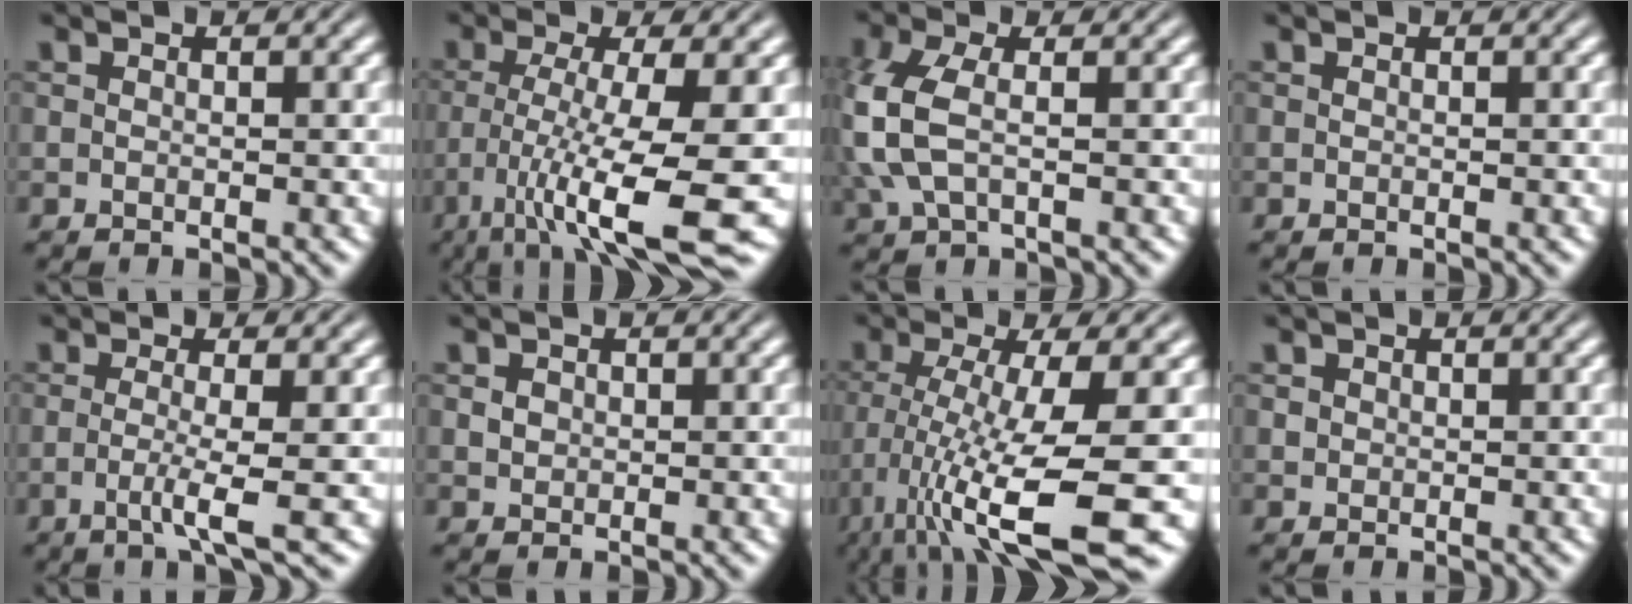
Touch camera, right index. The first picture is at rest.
{"total": 8.7, "force": [-3.2, 1.5, 7.9], "torque": [-0.130, -0.037, -0.033]}
{"total": 4.2, "force": [-0.3, 2.3, 3.5], "torque": [-0.108, -0.023, 0.011]}
{"total": 0.0}
{"total": 3.0, "force": [-0.7, -1.1, 2.6], "torque": [-0.054, -0.018, -0.008]}
{"total": 0.6, "force": [0.3, -0.5, 0.1], "torque": [0.000, -0.008, 0.017]}
{"total": 9.4, "force": [-2.8, 2.7, 8.6], "torque": [-0.159, -0.047, -0.015]}
{"total": 0.0}